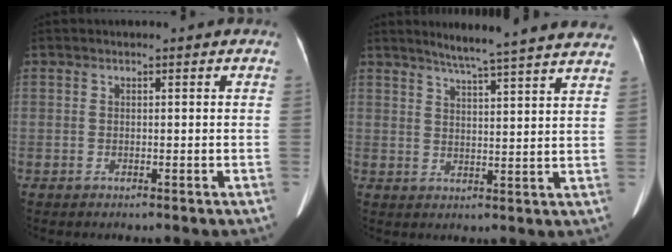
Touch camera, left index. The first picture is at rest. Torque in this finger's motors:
{"motor_torque": [0.19, -0.50, 0.00, 0.05]}